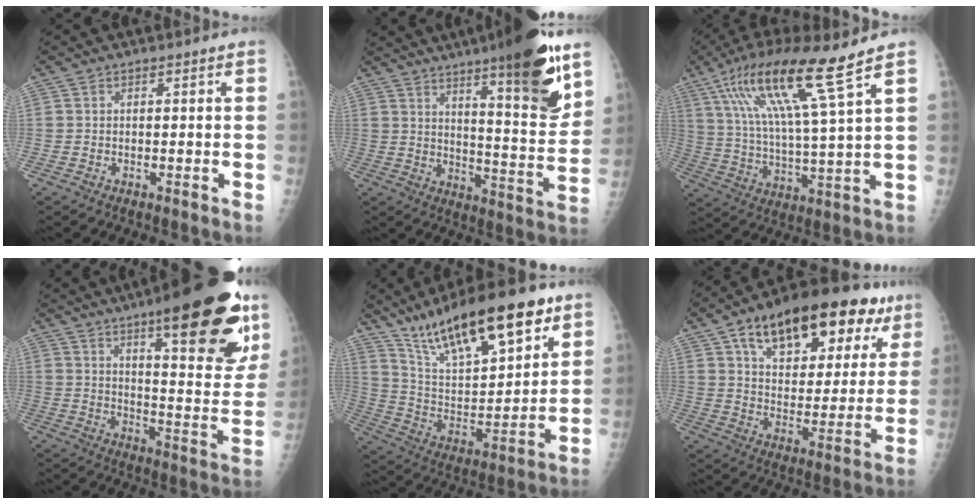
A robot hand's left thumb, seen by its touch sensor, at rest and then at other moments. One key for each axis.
{"total": 19.9, "fx": 12.2, "fy": 3.6, "fz": 15.4, "tx": -0.192, "ty": -0.072, "tz": 0.182}
{"total": 16.8, "fx": 9.8, "fy": 0.3, "fz": 13.6, "tx": -0.259, "ty": -0.029, "tz": 0.181}
{"total": 28.0, "fx": 17.0, "fy": 6.9, "fz": 21.1, "tx": -0.253, "ty": -0.070, "tz": 0.240}
{"total": 24.8, "fx": 15.9, "fy": 8.1, "fz": 17.1, "tx": -0.253, "ty": -0.044, "tz": 0.278}
{"total": 26.7, "fx": 14.5, "fy": 12.5, "fz": 18.7, "tx": -0.242, "ty": -0.005, "tz": 0.221}